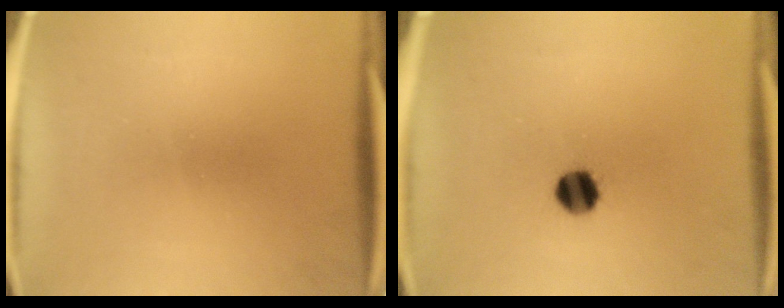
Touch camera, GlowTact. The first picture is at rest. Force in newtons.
{"total": 6.0}